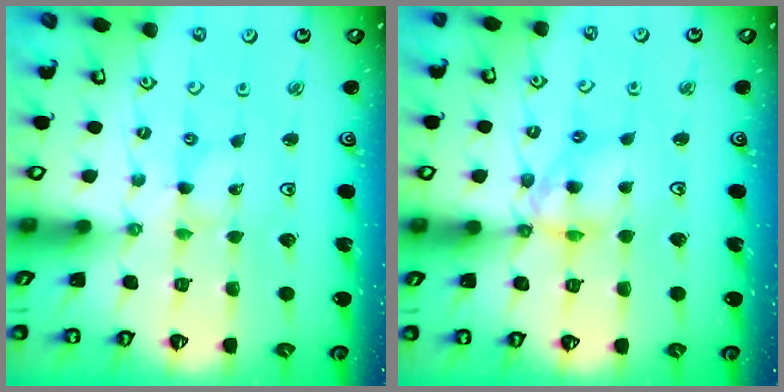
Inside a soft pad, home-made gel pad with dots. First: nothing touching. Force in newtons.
{"total": 10.2, "press": 10.1, "slide": 1.6}